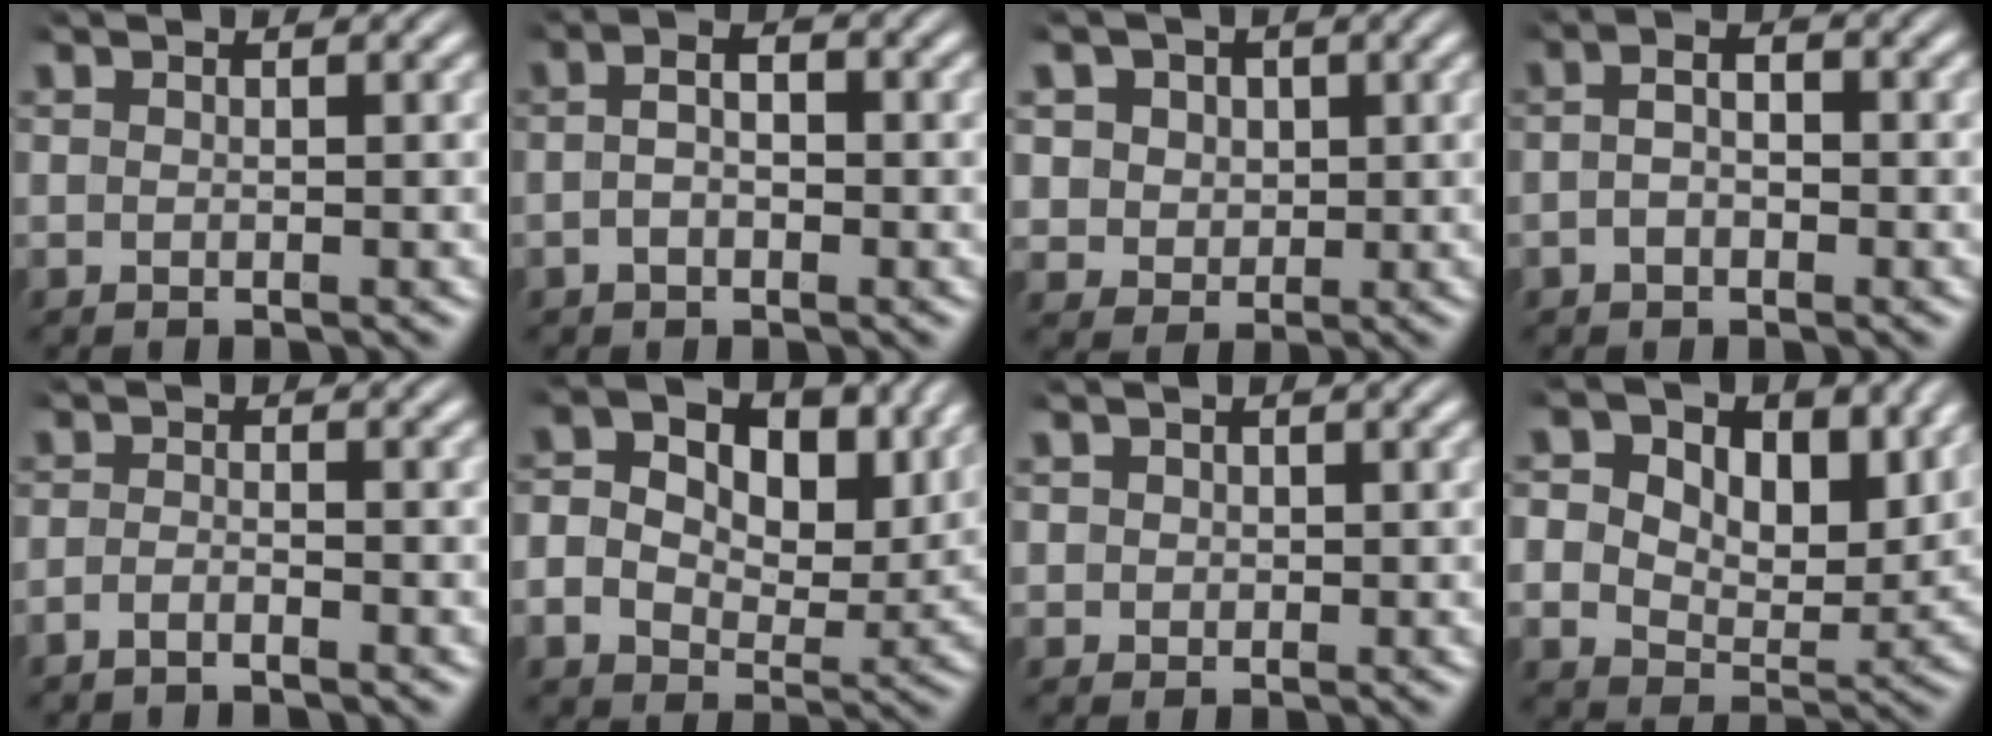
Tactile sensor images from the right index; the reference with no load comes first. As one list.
[{"total": 2.7, "force": [-0.5, 1.2, 2.3], "torque": [-0.035, -0.001, -0.010]}, {"total": 6.6, "force": [1.2, 6.0, 2.6], "torque": [-0.068, -0.020, 0.026]}, {"total": 2.5, "force": [-0.5, 1.4, 2.0], "torque": [-0.030, -0.002, -0.012]}, {"total": 1.7, "force": [-1.5, 0.4, 0.6], "torque": [-0.018, -0.003, -0.032]}, {"total": 9.2, "force": [1.8, 7.0, 5.8], "torque": [-0.109, -0.026, 0.023]}, {"total": 1.6, "force": [0.5, 1.4, 0.5], "torque": [-0.018, -0.008, 0.014]}, {"total": 10.4, "force": [2.5, 8.3, 5.7], "torque": [-0.111, -0.029, 0.031]}]